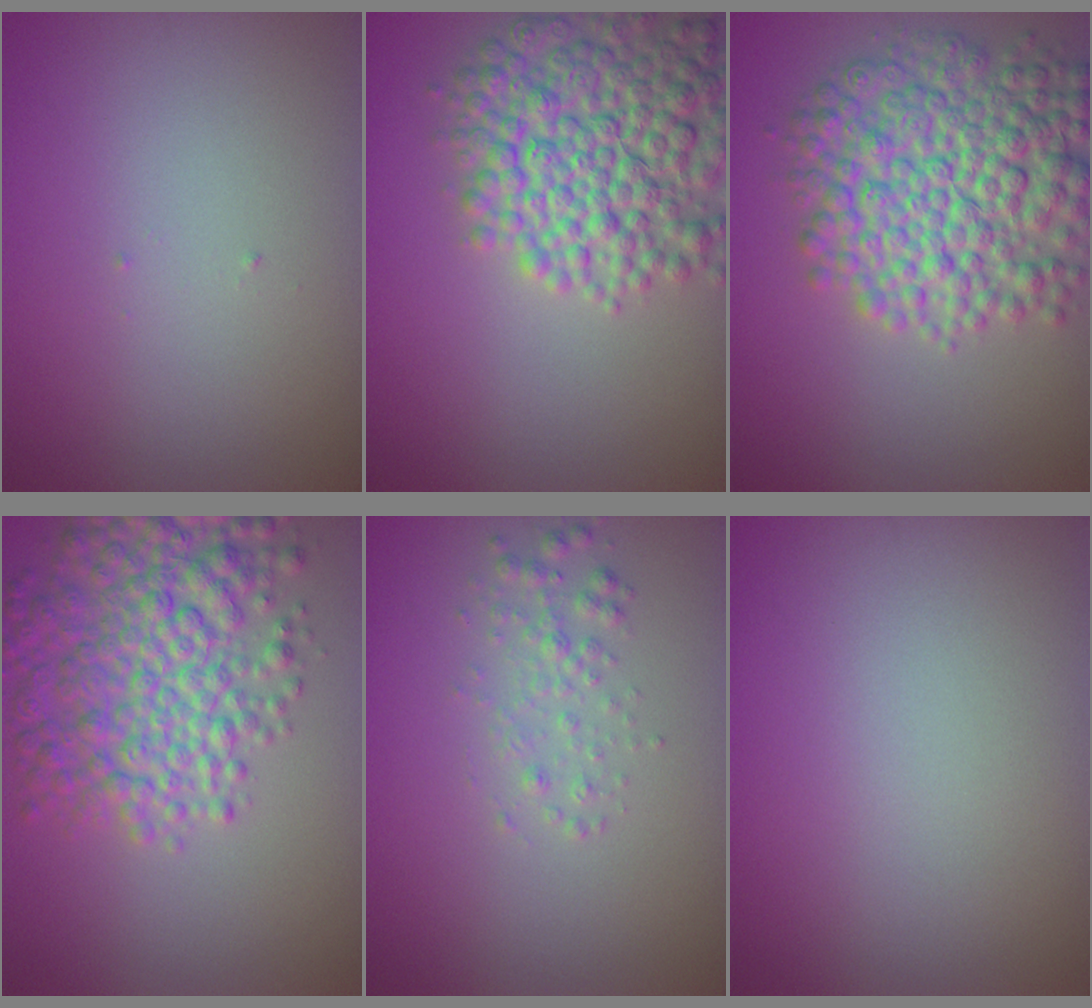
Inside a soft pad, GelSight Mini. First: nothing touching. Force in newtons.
{"total": 8.4, "press": 8.4, "slide": 0.3}
{"total": 9.1, "press": 9.1, "slide": 0.2}
{"total": 8.2, "press": 8.2, "slide": 0.2}
{"total": 1.7, "press": 1.7, "slide": 0.0}
{"total": 0.0}